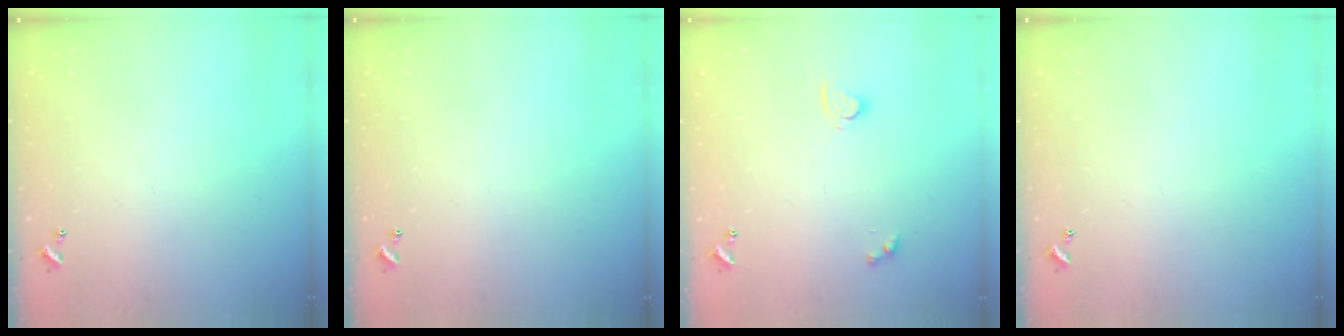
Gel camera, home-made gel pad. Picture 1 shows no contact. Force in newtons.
{"total": 0.0}
{"total": 2.8, "press": 2.8, "slide": 0.3}
{"total": 0.0}